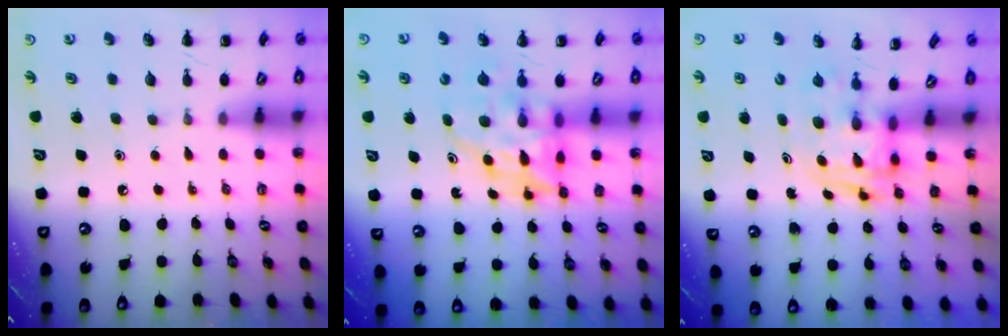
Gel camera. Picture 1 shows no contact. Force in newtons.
{"total": 10.4, "press": 10.0, "slide": 3.1}
{"total": 2.7, "press": 2.6, "slide": 0.5}